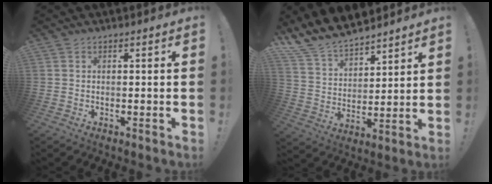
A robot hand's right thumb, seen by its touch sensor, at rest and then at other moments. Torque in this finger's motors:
{"motor_torque": [-0.83, 1.26, 0.24, 0.20, 0.02]}